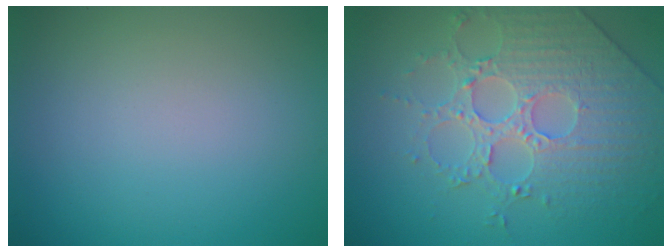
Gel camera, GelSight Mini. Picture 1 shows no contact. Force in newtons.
{"total": 4.5, "press": 4.5, "slide": 0.7}